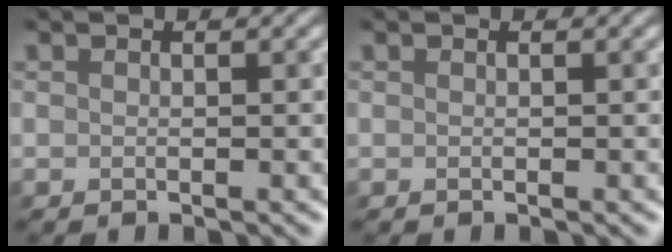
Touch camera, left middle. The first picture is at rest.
{"total": 0.0}